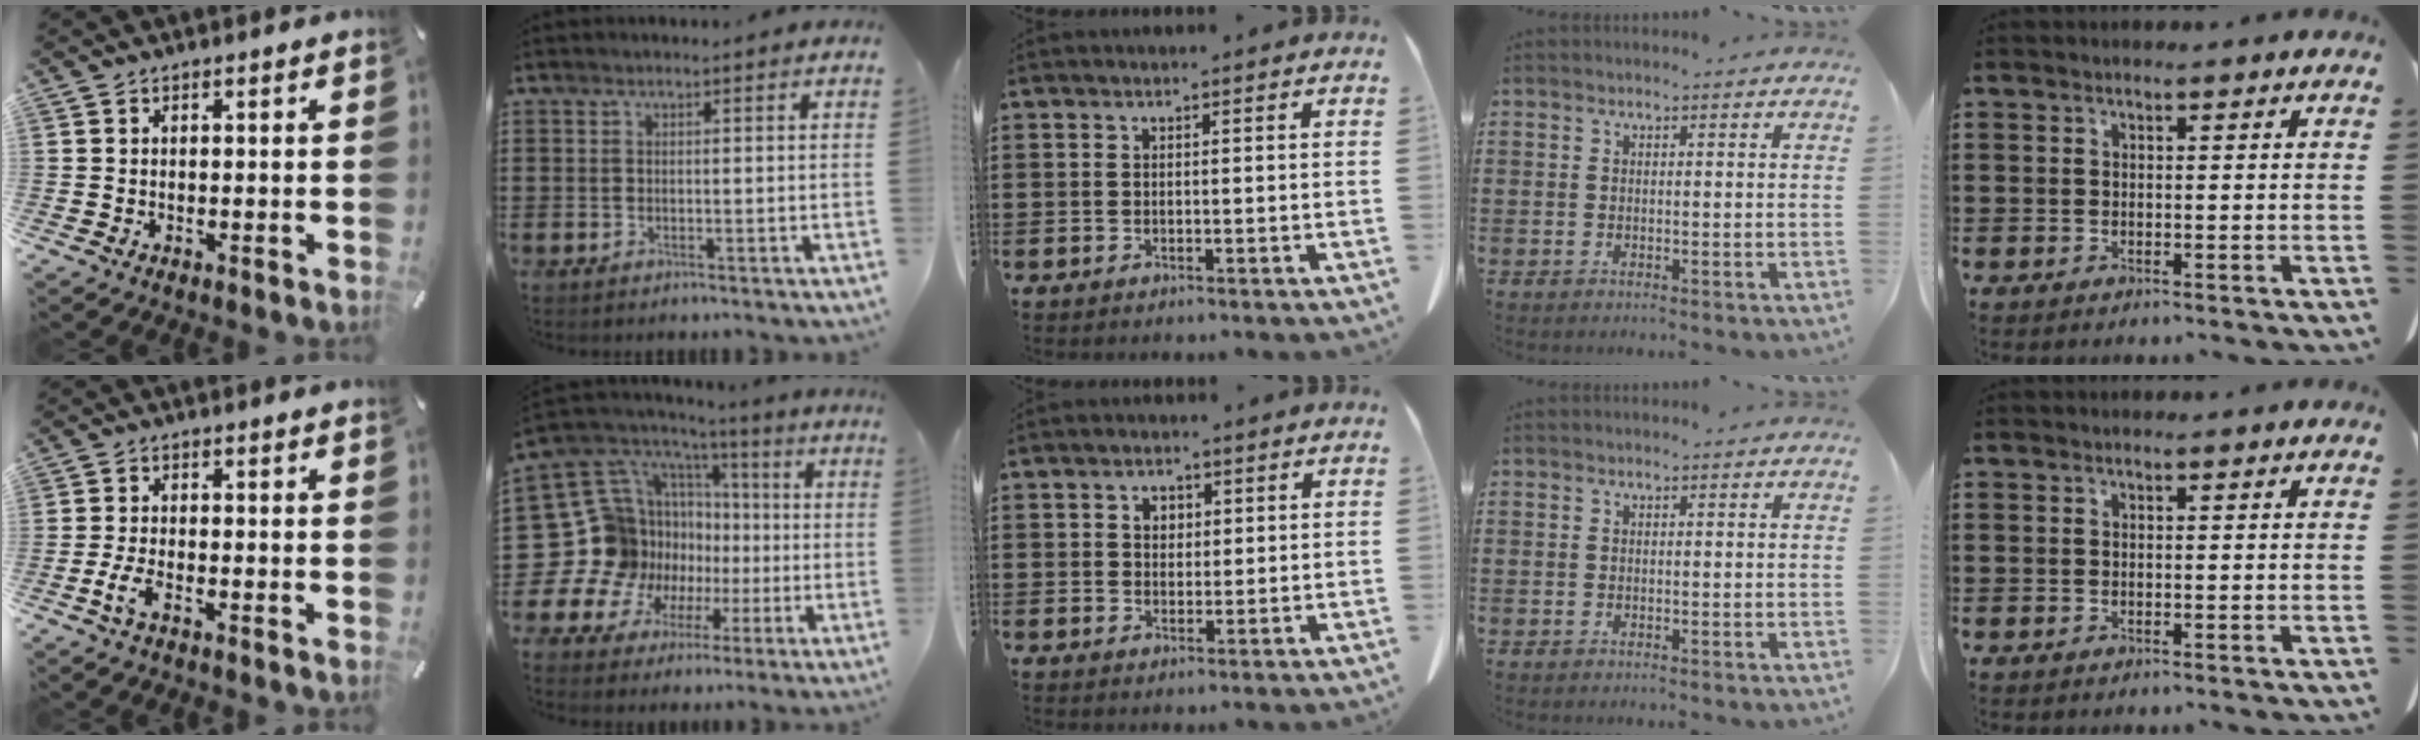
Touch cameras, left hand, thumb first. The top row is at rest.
{"thumb": {"total": 3.7, "force": [-2.2, 1.1, 2.8], "torque": [-0.070, -0.001, -0.045]}, "index": {"total": 16.9, "force": [-1.6, 15.6, 6.3], "torque": [-0.201, -0.033, 0.012]}, "middle": {"total": 2.4, "force": [1.0, 1.9, 1.2], "torque": [-0.022, 0.006, 0.014]}}